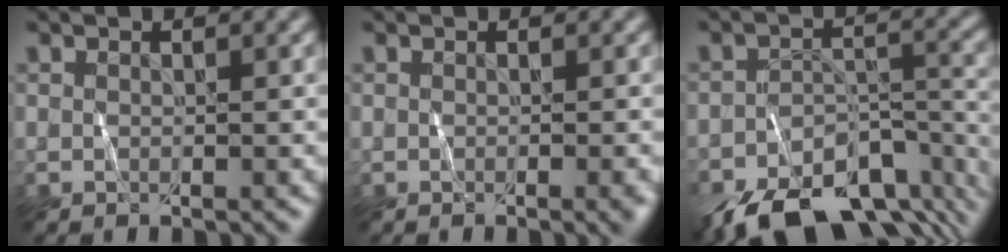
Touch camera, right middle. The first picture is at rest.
{"total": 1.5, "force": [-0.5, 0.4, 1.3], "torque": [-0.013, -0.002, -0.008]}
{"total": 12.4, "force": [-9.3, 5.3, 6.3], "torque": [-0.112, -0.016, -0.132]}